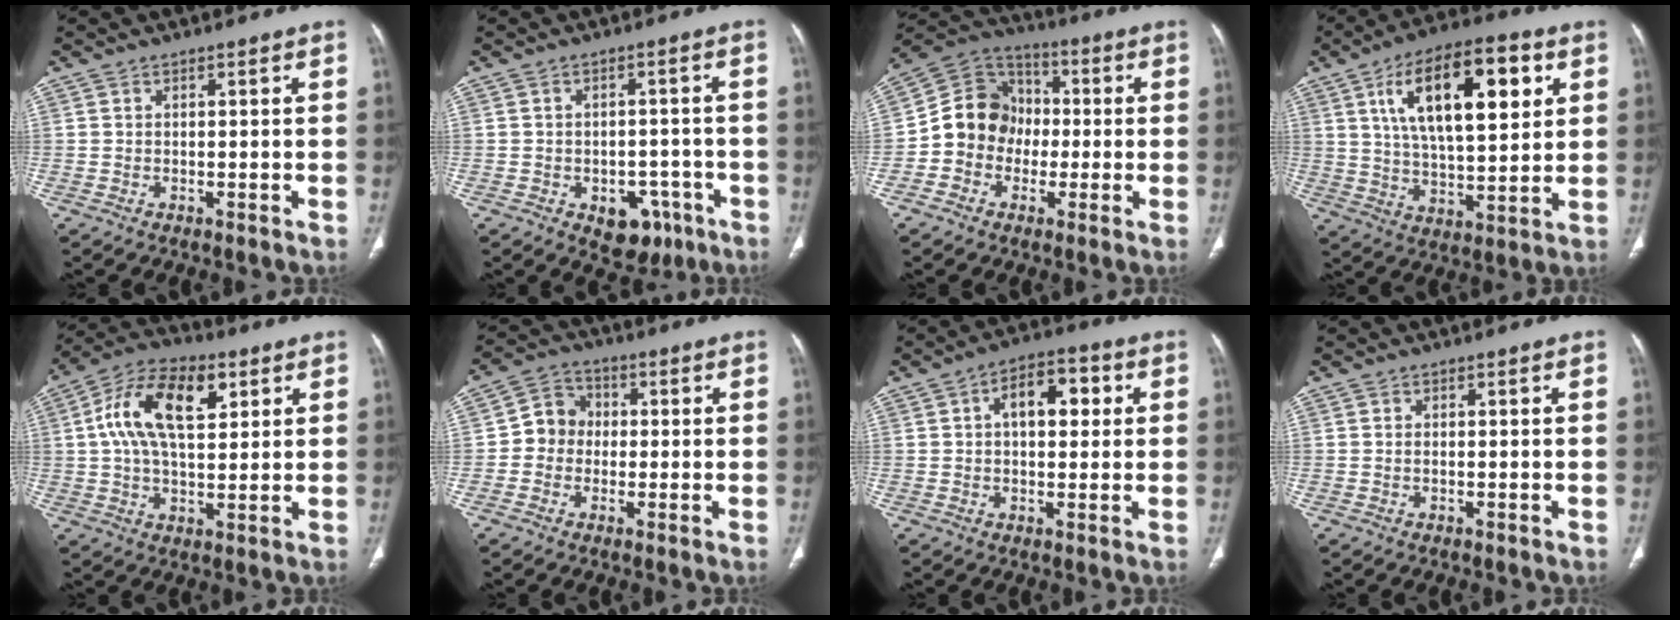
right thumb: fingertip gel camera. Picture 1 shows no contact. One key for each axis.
{"total": 8.0, "fx": -3.9, "fy": 5.5, "fz": 4.4, "tx": -0.027, "ty": 0.026, "tz": -0.041}
{"total": 12.3, "fx": -1.7, "fy": 10.9, "fz": 5.3, "tx": -0.058, "ty": 0.034, "tz": -0.043}
{"total": 20.1, "fx": 7.2, "fy": 8.3, "fz": 16.8, "tx": -0.249, "ty": -0.010, "tz": 0.118}
{"total": 15.4, "fx": 4.5, "fy": 8.2, "fz": 12.2, "tx": -0.210, "ty": 0.012, "tz": 0.074}
{"total": 6.6, "fx": -0.4, "fy": 6.0, "fz": 2.6, "tx": -0.018, "ty": 0.020, "tz": -0.022}
{"total": 9.1, "fx": 2.0, "fy": 5.1, "fz": 7.2, "tx": -0.082, "ty": 0.020, "tz": 0.025}
{"total": 0.0}